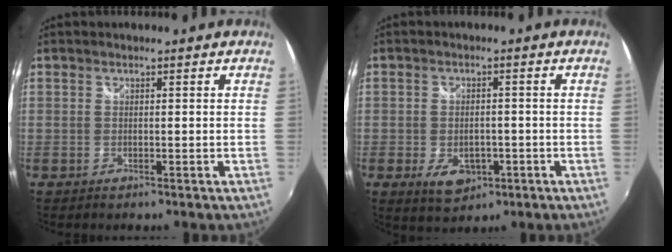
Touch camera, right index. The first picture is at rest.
{"total": 6.3, "force": [-2.5, 4.1, 4.1], "torque": [-0.082, -0.009, -0.033]}